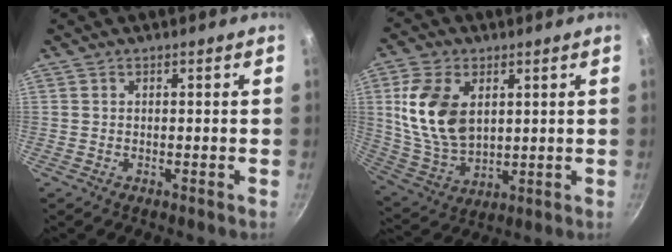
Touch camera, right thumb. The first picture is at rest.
{"total": 14.7, "force": [3.5, 9.5, 10.7], "torque": [-0.191, -0.018, 0.079]}